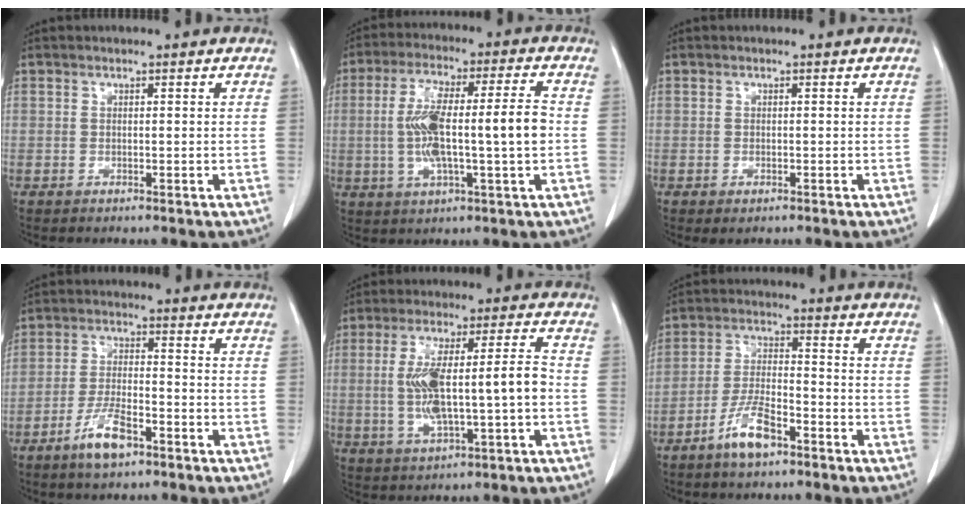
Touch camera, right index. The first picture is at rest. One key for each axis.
{"total": 13.0, "fx": -0.6, "fy": 1.3, "fz": 12.9, "tx": -0.243, "ty": 0.016, "tz": -0.010}
{"total": 1.0, "fx": -0.6, "fy": 0.5, "fz": 0.7, "tx": -0.009, "ty": -0.001, "tz": -0.004}
{"total": 6.5, "fx": -4.1, "fy": 1.6, "fz": 4.7, "tx": -0.095, "ty": -0.003, "tz": -0.077}
{"total": 11.9, "fx": -1.0, "fy": 2.0, "fz": 11.7, "tx": -0.226, "ty": 0.021, "tz": -0.010}
{"total": 6.9, "fx": -4.6, "fy": 1.7, "fz": 4.9, "tx": -0.102, "ty": -0.001, "tz": -0.088}